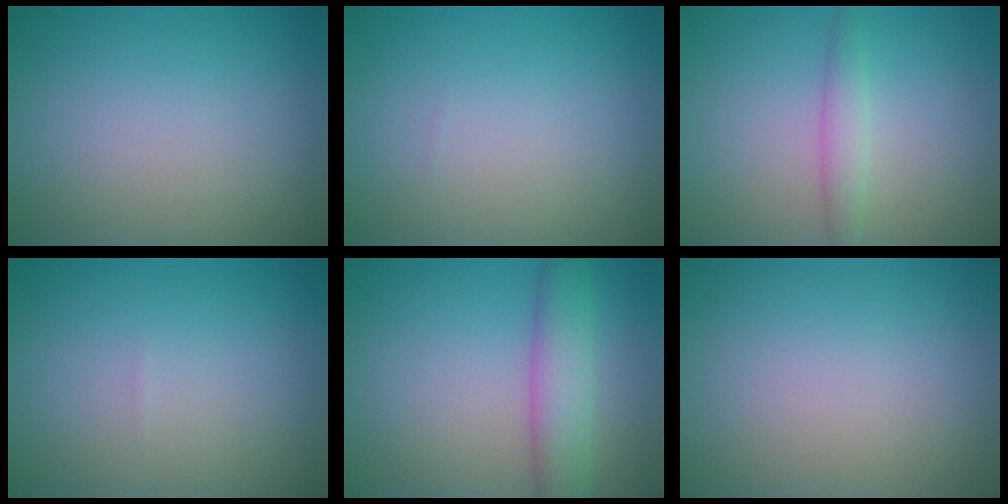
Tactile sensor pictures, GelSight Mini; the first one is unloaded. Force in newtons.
{"total": 0.0}
{"total": 1.9, "press": 1.9, "slide": 0.0}
{"total": 0.0}
{"total": 4.5, "press": 4.5, "slide": 0.1}
{"total": 0.0}